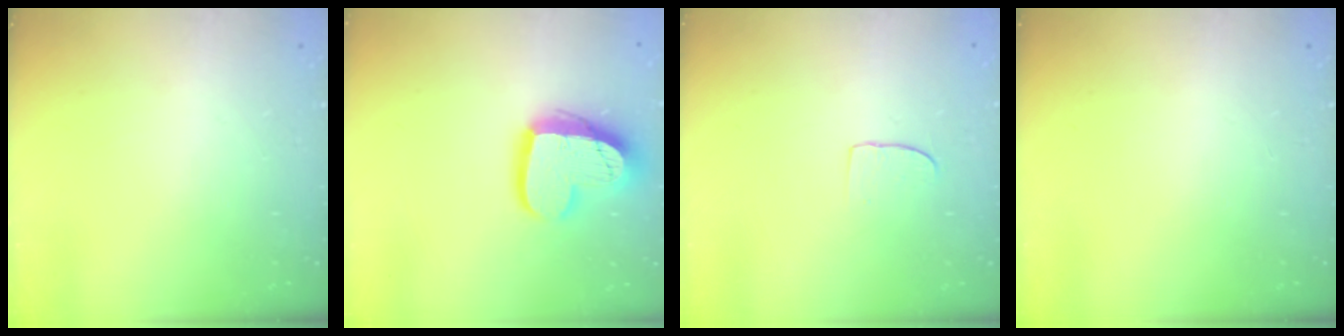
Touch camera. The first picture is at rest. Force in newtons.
{"total": 15.9, "press": 15.9, "slide": 1.3}
{"total": 4.7, "press": 4.7, "slide": 0.4}
{"total": 0.0}